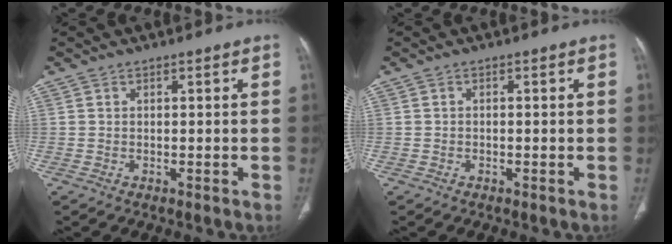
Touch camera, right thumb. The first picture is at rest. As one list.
[{"total": 0.0}]